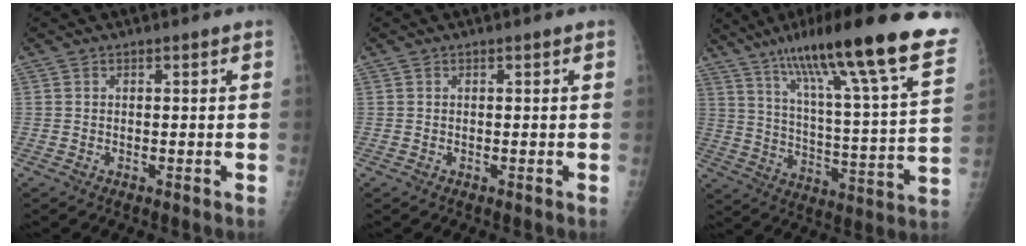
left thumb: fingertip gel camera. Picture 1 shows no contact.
{"total": 0.0}
{"total": 28.5, "force": [18.8, 3.7, 21.1], "torque": [-0.318, -0.046, 0.282]}